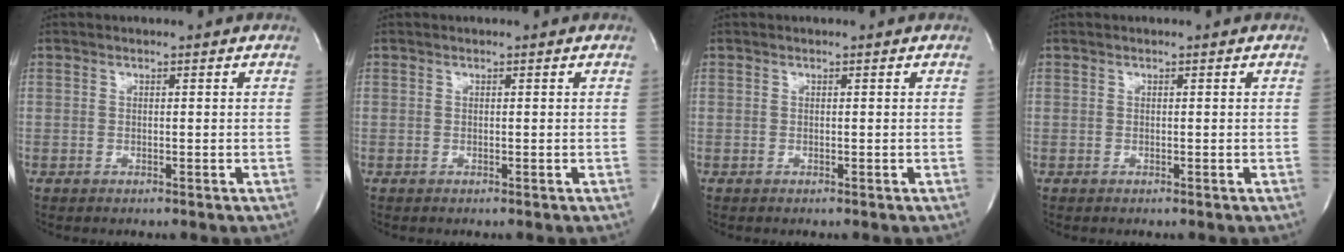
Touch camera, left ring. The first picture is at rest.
{"total": 0.0}
{"total": 0.0}
{"total": 0.0}